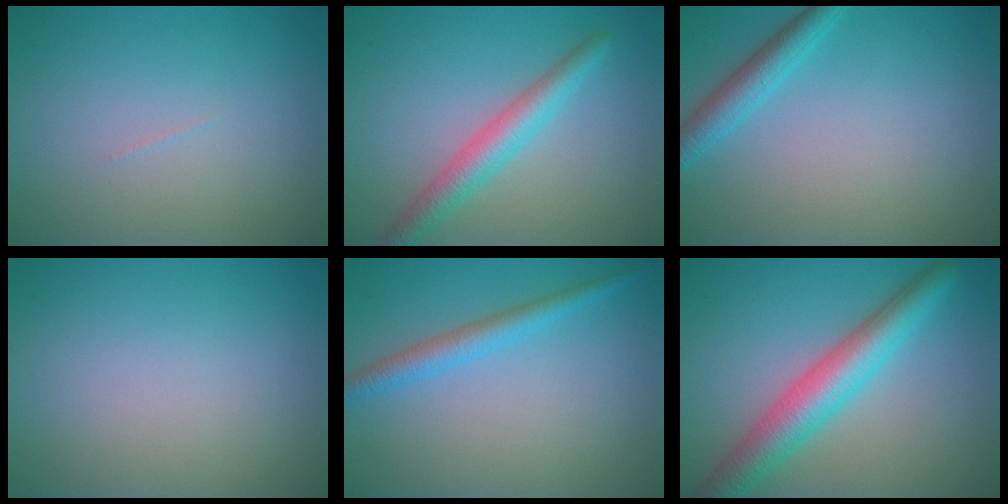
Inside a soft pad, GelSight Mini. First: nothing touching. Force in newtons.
{"total": 3.7, "press": 3.7, "slide": 0.1}
{"total": 2.9, "press": 2.9, "slide": 0.1}
{"total": 0.0}
{"total": 2.5, "press": 2.5, "slide": 0.1}
{"total": 6.2, "press": 6.1, "slide": 0.3}